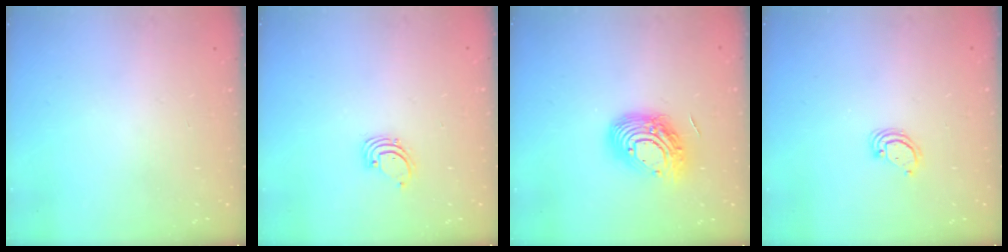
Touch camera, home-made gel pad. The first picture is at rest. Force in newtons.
{"total": 1.4, "press": 1.4, "slide": 0.1}
{"total": 14.8, "press": 14.7, "slide": 1.0}
{"total": 3.4, "press": 3.4, "slide": 0.3}